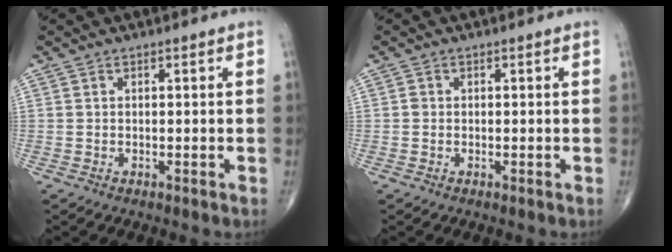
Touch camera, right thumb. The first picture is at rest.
{"total": 0.7, "force": [-0.1, 0.6, 0.3], "torque": [-0.002, 0.002, -0.003]}